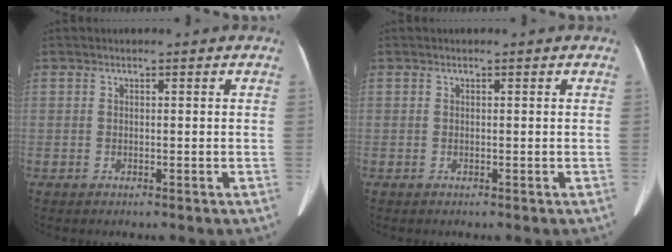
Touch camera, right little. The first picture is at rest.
{"total": 0.0}